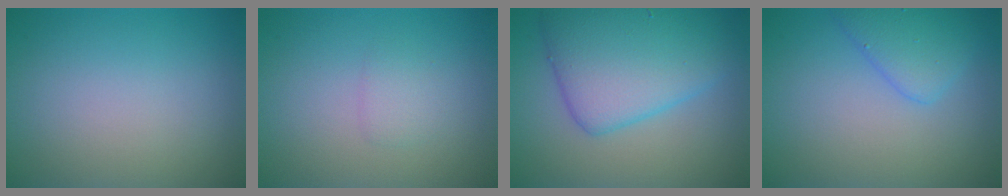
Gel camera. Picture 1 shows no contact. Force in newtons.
{"total": 1.2, "press": 1.2, "slide": 0.1}
{"total": 7.4, "press": 7.4, "slide": 0.2}
{"total": 3.1, "press": 3.1, "slide": 0.1}